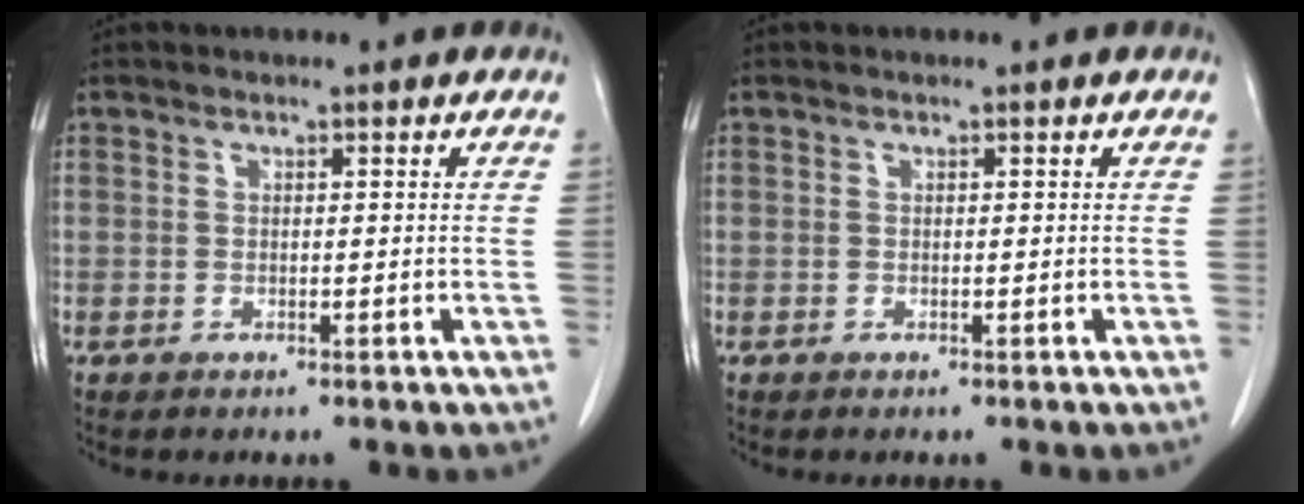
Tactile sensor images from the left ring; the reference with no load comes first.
{"total": 0.0}